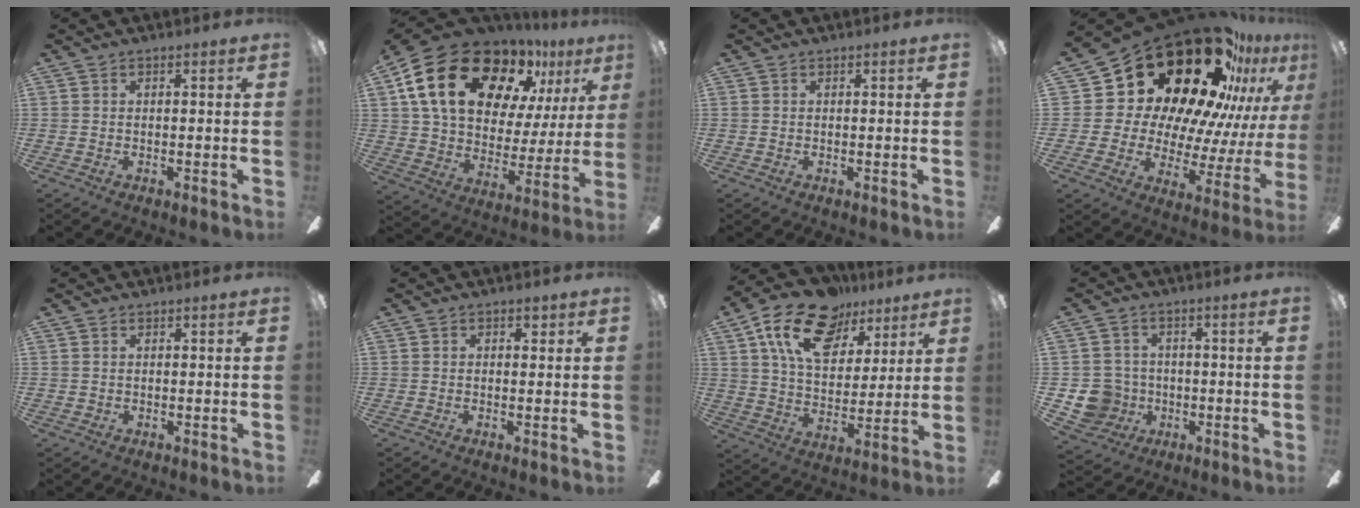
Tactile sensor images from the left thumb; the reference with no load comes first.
{"total": 24.6, "force": [13.9, 14.6, 14.1], "torque": [-0.243, -0.070, 0.253]}
{"total": 0.0}
{"total": 30.1, "force": [18.9, 15.1, 18.0], "torque": [-0.283, -0.162, 0.353]}
{"total": 0.6, "force": [0.4, 0.5, 0.0], "torque": [-0.001, 0.004, 0.006]}
{"total": 1.3, "force": [0.5, 1.0, 0.7], "torque": [-0.005, 0.002, 0.007]}
{"total": 18.6, "force": [10.9, 10.9, 10.5], "torque": [-0.178, -0.042, 0.195]}
{"total": 8.3, "force": [-1.3, 8.0, 1.4], "torque": [-0.060, 0.012, -0.016]}